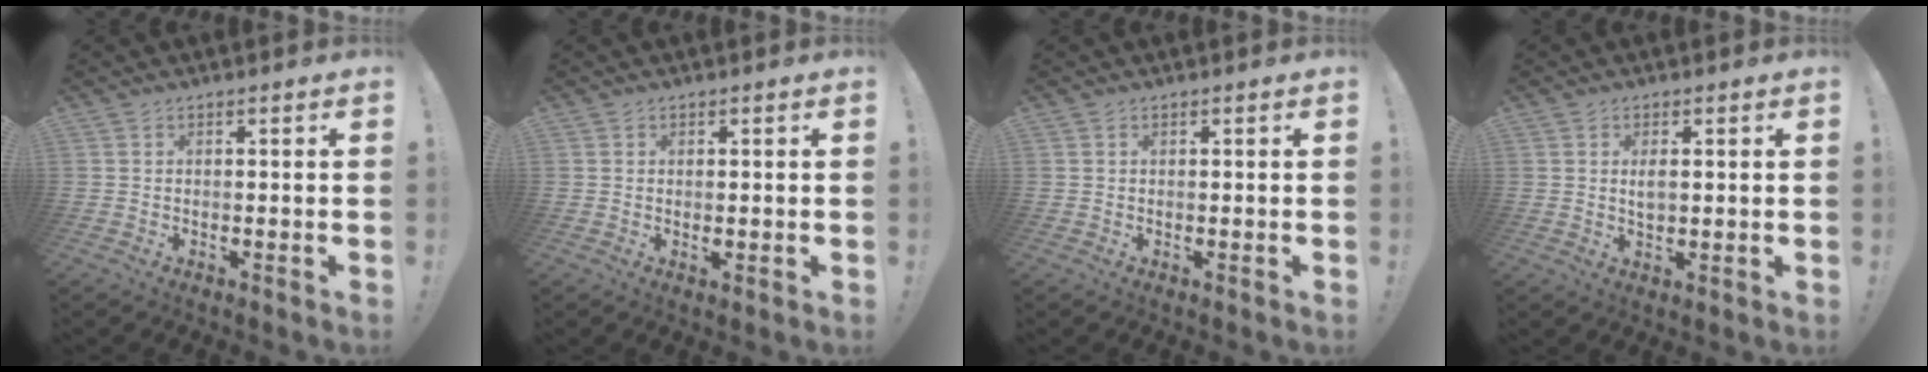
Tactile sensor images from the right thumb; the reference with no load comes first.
{"total": 0.6, "force": [0.0, 0.5, 0.4], "torque": [0.003, -0.001, -0.001]}
{"total": 0.0}
{"total": 2.7, "force": [0.6, 1.3, 2.2], "torque": [-0.031, -0.003, 0.007]}